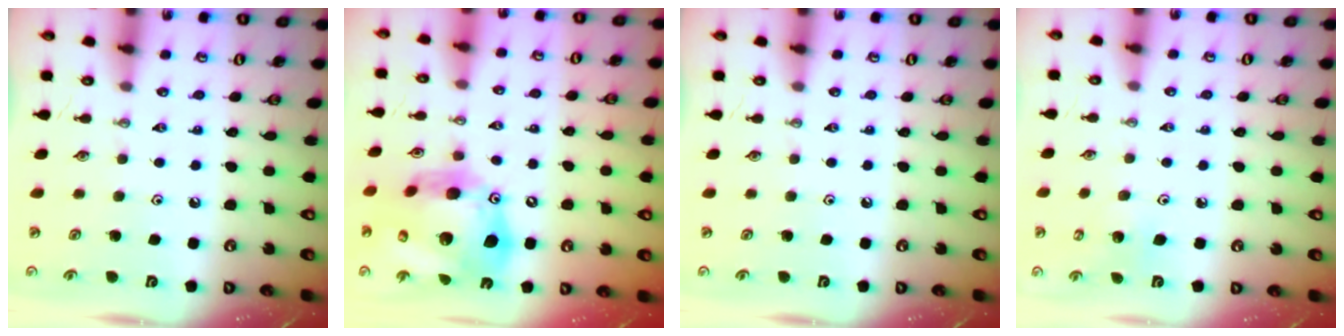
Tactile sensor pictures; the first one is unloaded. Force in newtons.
{"total": 22.0, "press": 21.8, "slide": 2.6}
{"total": 0.0}
{"total": 5.3, "press": 5.3, "slide": 0.5}